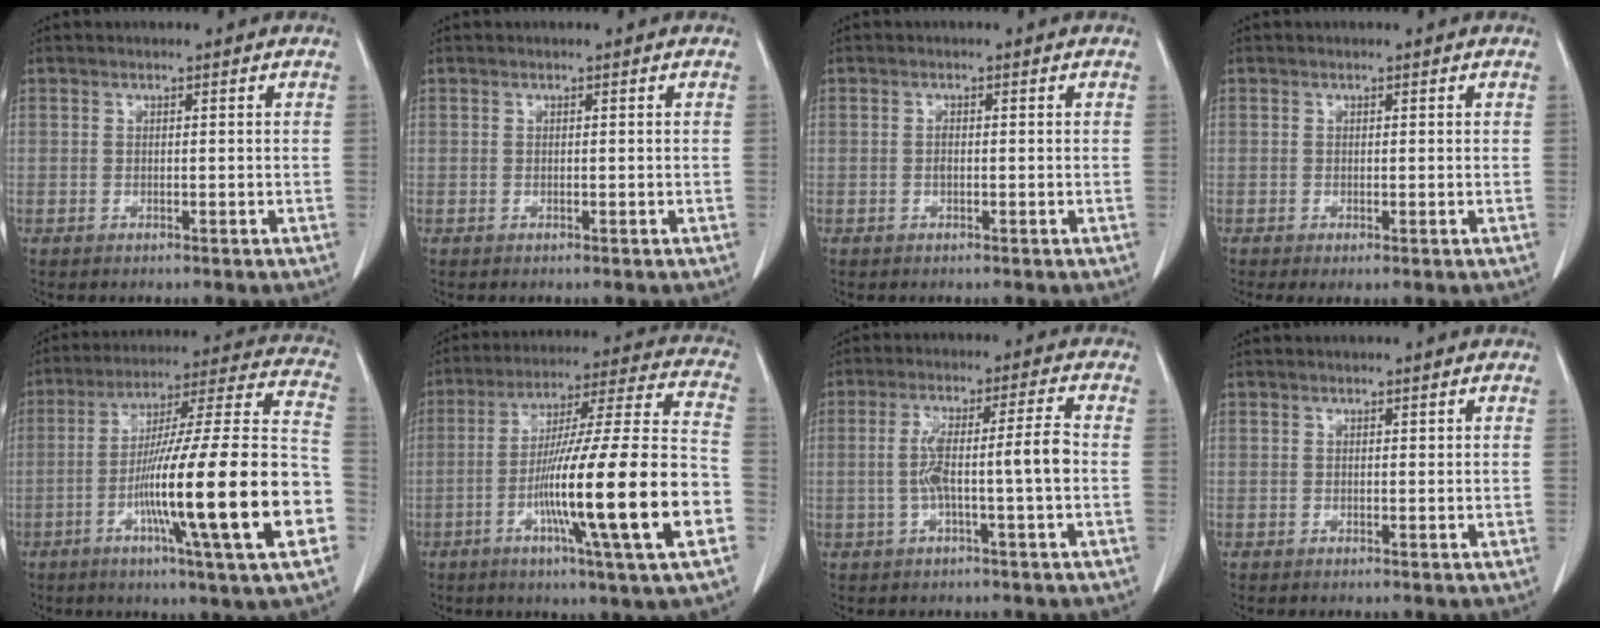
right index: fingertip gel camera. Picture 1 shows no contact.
{"total": 0.0}
{"total": 0.7, "force": [-0.2, 0.3, 0.6], "torque": [-0.015, 0.001, -0.002]}
{"total": 1.0, "force": [-0.1, 0.4, 1.0], "torque": [-0.019, -0.005, 0.001]}
{"total": 25.2, "force": [-7.4, 0.2, 24.1], "torque": [-0.341, -0.009, -0.130]}
{"total": 23.0, "force": [-7.0, -0.2, 22.0], "torque": [-0.339, -0.013, -0.123]}
{"total": 7.6, "force": [-1.2, 0.0, 7.5], "torque": [-0.141, 0.022, -0.016]}
{"total": 0.0}